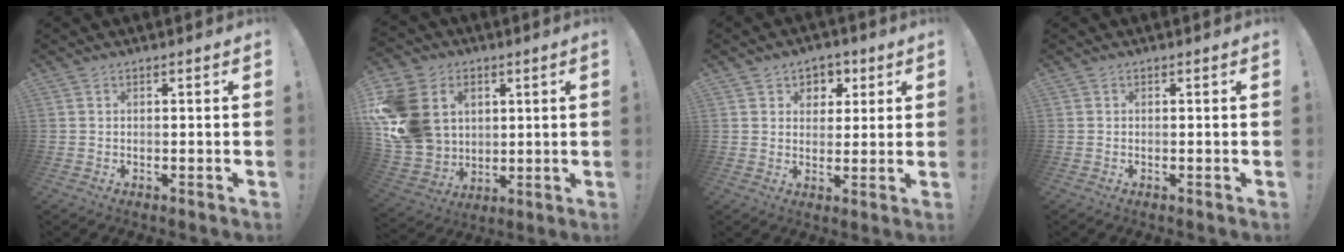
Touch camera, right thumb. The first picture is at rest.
{"total": 19.5, "force": [4.1, 16.1, 10.3], "torque": [-0.202, -0.010, 0.090]}
{"total": 5.5, "force": [1.7, 5.2, 1.0], "torque": [-0.002, -0.013, 0.032]}
{"total": 0.0}